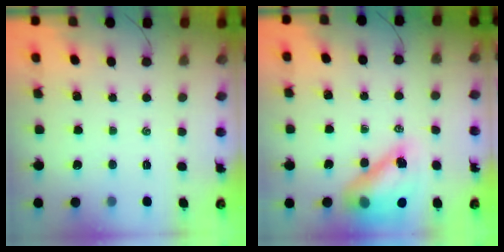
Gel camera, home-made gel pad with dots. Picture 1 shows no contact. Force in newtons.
{"total": 14.3, "press": 13.6, "slide": 4.2}